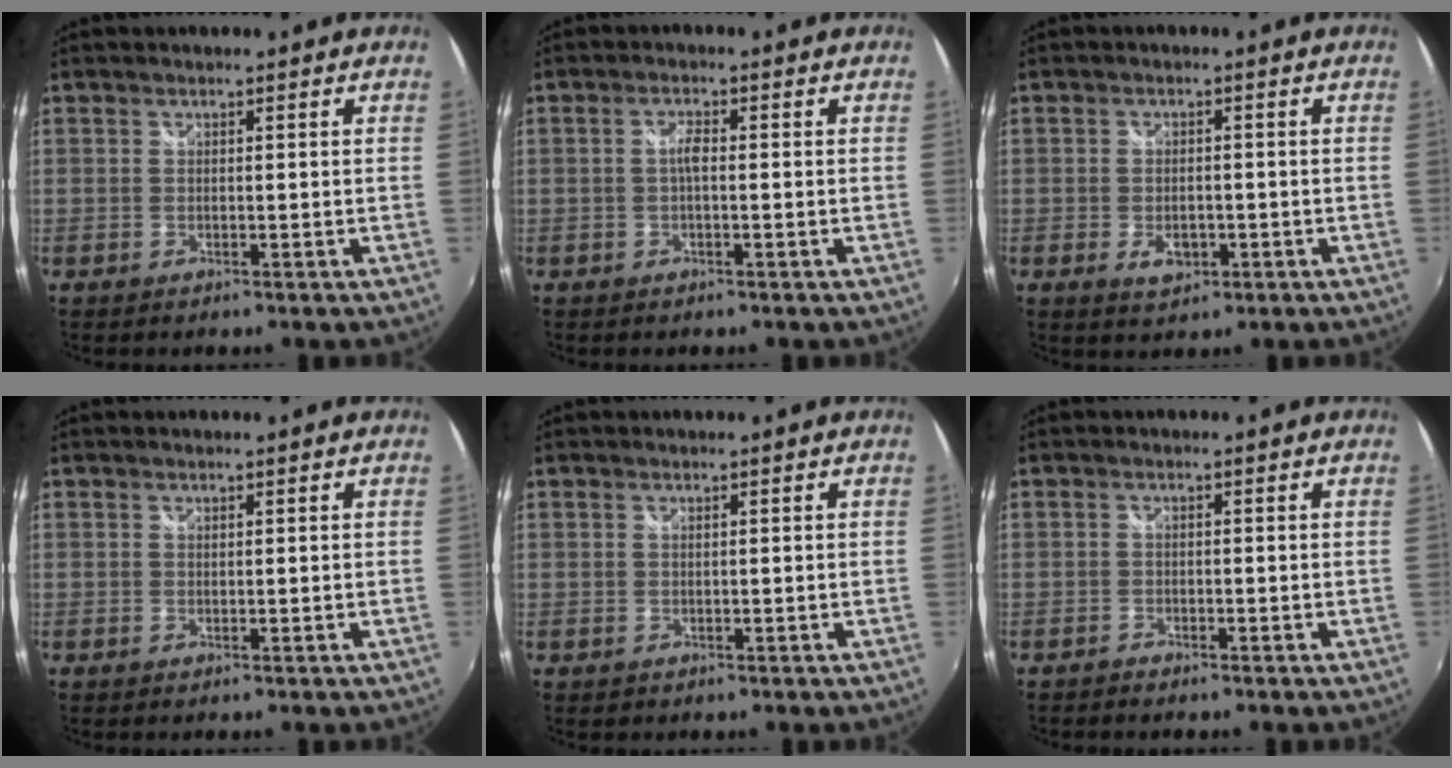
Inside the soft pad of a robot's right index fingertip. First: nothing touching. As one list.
[{"total": 2.0, "force": [-0.2, 0.5, 1.9], "torque": [-0.038, 0.005, -0.005]}, {"total": 4.2, "force": [-1.4, 2.6, 2.9], "torque": [-0.055, -0.007, -0.019]}, {"total": 0.0}, {"total": 0.6, "force": [0.2, 0.6, 0.0], "torque": [0.002, 0.001, 0.002]}, {"total": 1.1, "force": [-1.1, 0.3, 0.2], "torque": [-0.013, -0.003, -0.021]}]